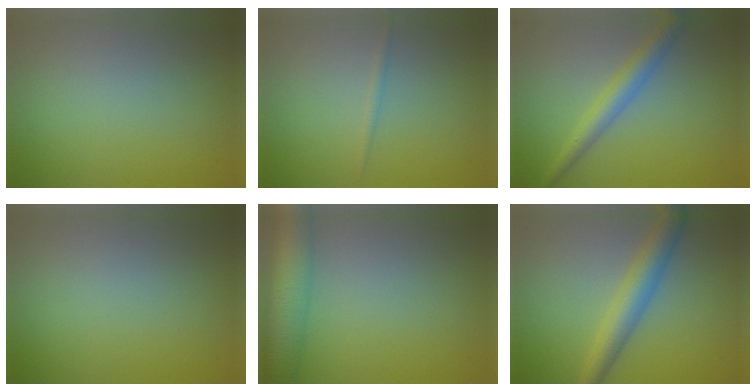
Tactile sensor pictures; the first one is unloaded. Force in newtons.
{"total": 0.7, "press": 0.7, "slide": 0.0}
{"total": 3.5, "press": 3.5, "slide": 0.1}
{"total": 0.0}
{"total": 8.5, "press": 8.5, "slide": 0.5}
{"total": 4.5, "press": 4.5, "slide": 0.1}